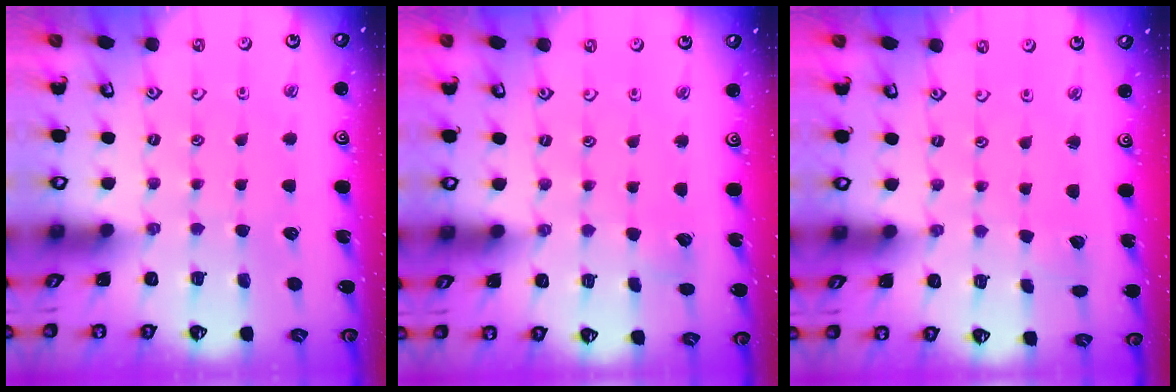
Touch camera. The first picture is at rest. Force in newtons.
{"total": 2.8, "press": 2.8, "slide": 0.2}
{"total": 1.8, "press": 1.8, "slide": 0.0}